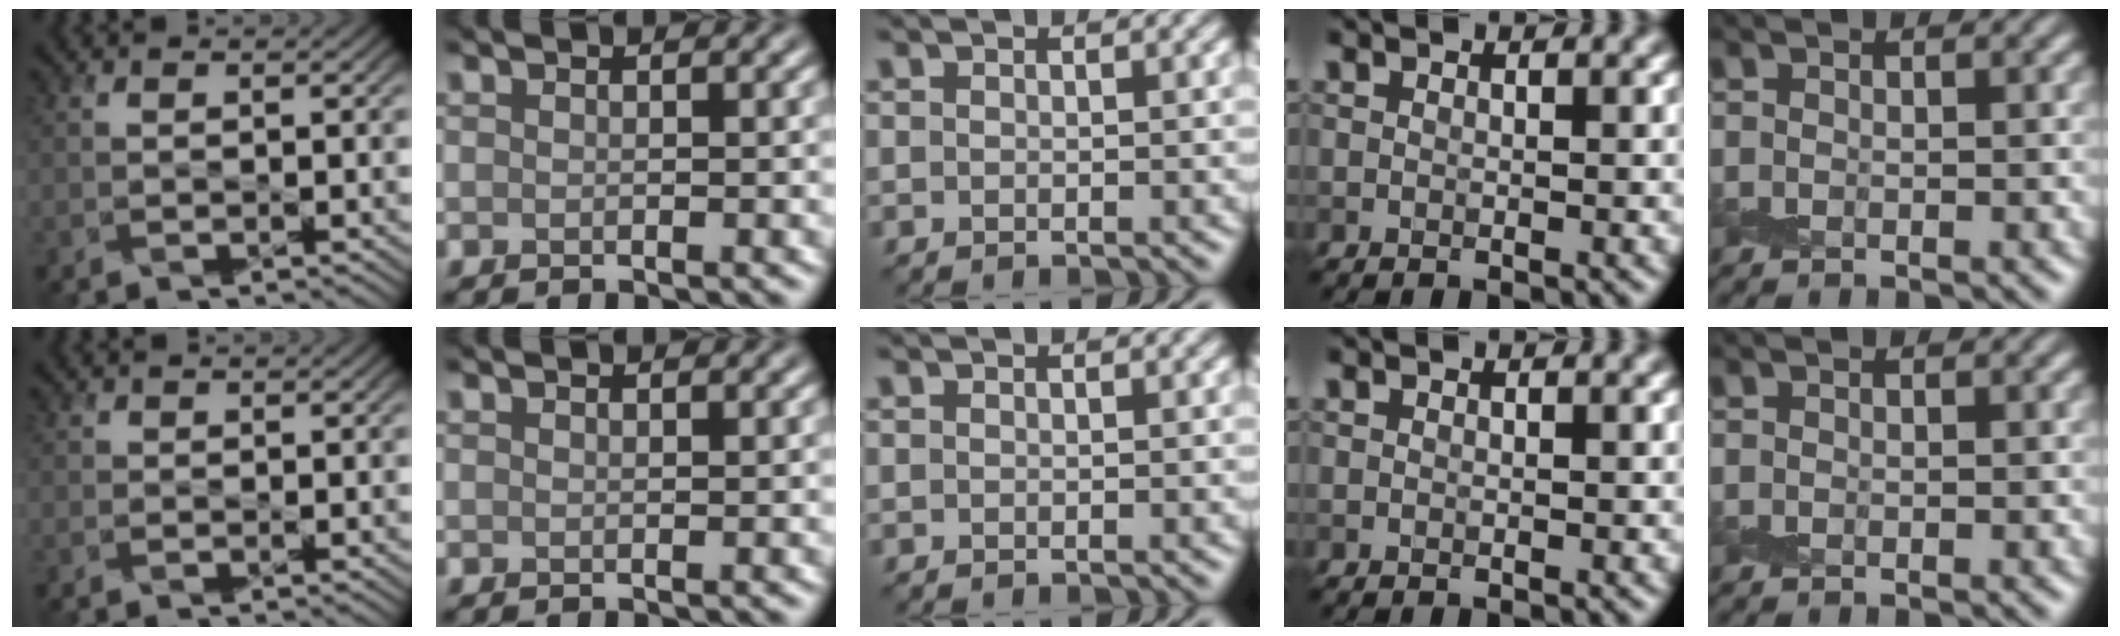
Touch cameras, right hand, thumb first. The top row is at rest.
{"thumb": {"total": 0.8, "force": [0.1, -0.2, -0.7], "torque": [0.009, -0.002, 0.003]}}